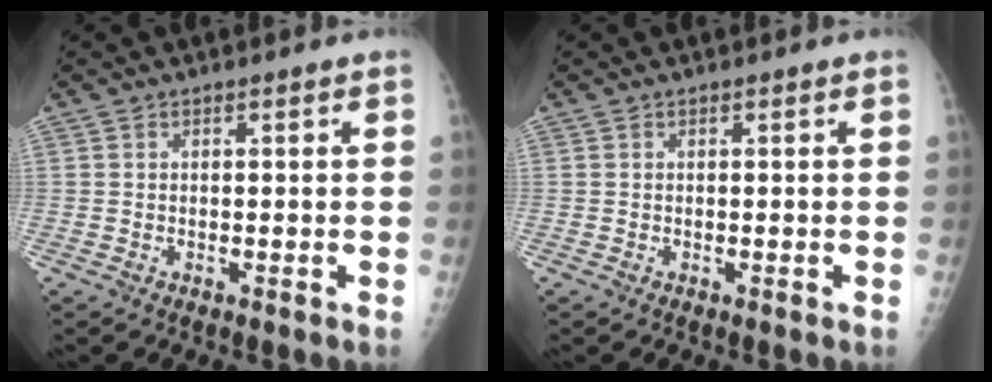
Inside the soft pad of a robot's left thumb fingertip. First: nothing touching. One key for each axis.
{"total": 0.0}